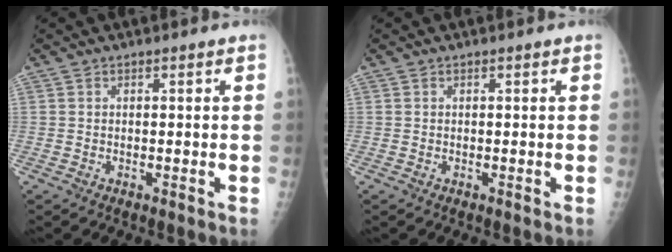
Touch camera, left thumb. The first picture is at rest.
{"total": 0.0}